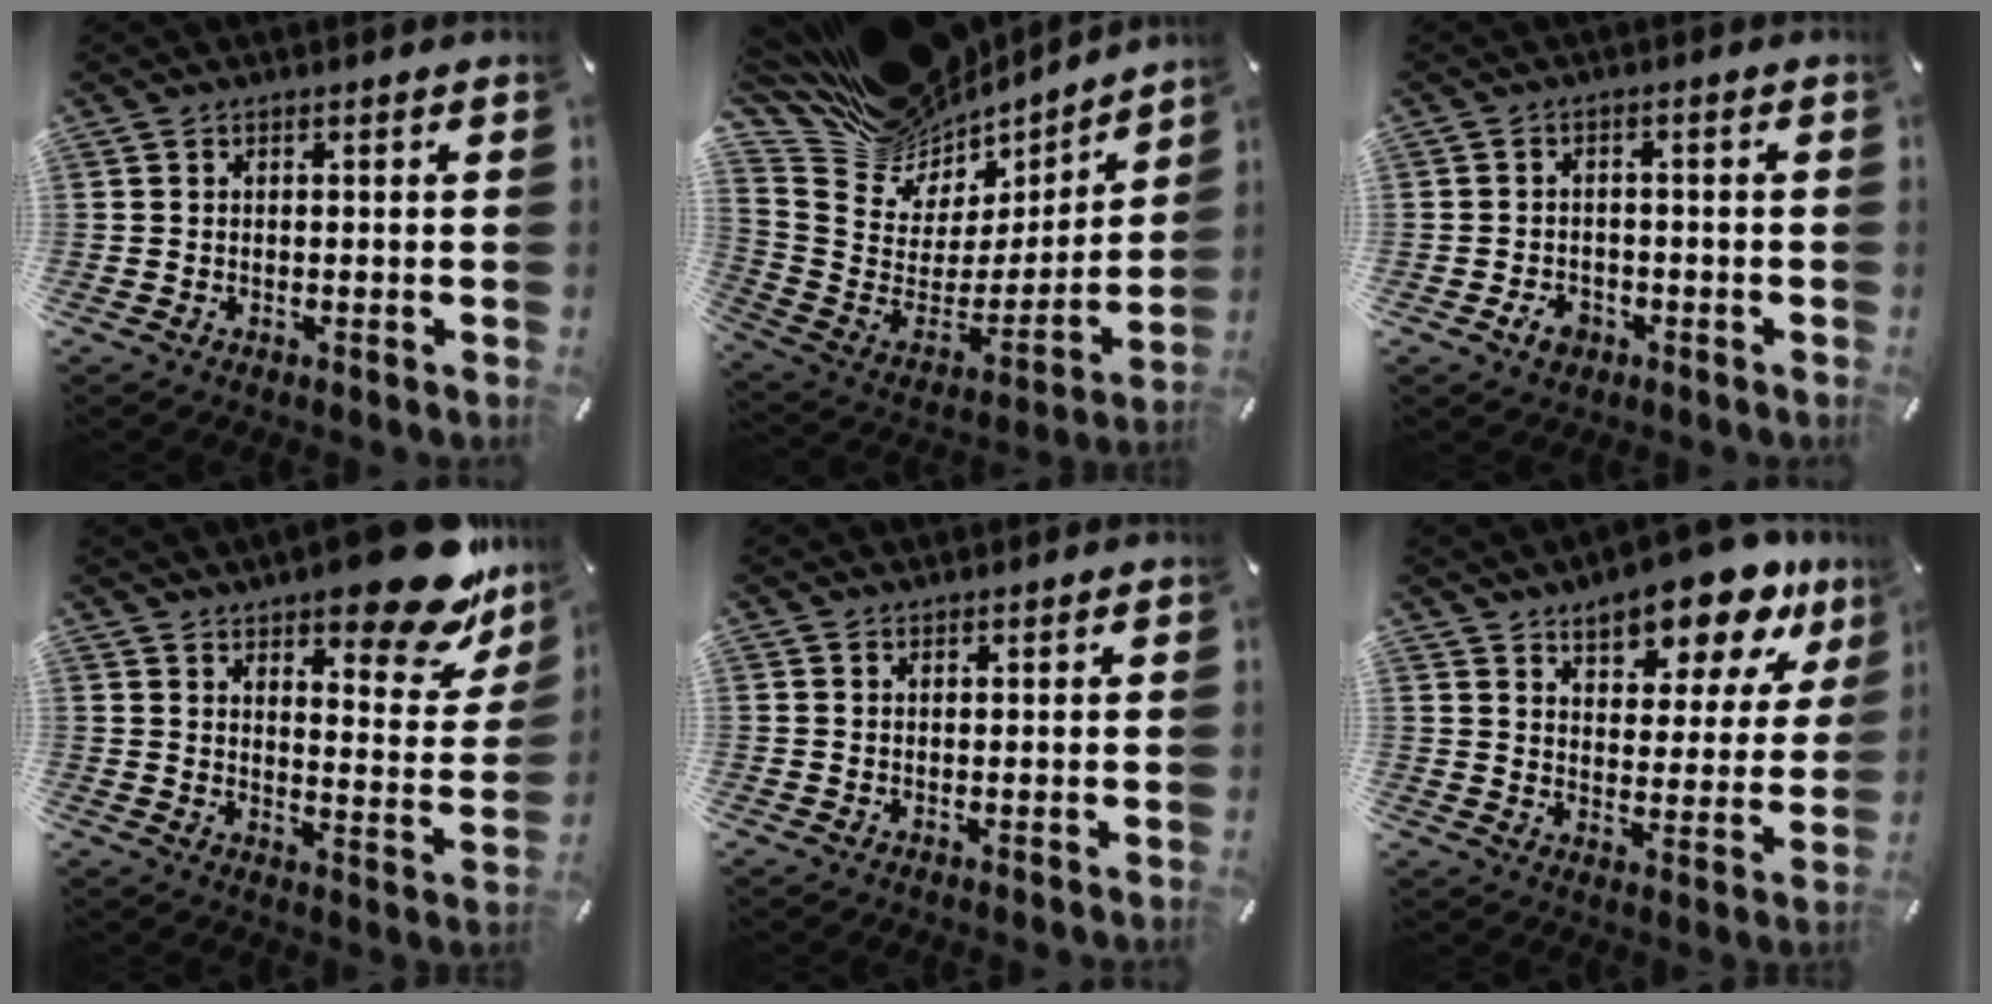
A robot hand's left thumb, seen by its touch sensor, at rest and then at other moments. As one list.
[{"total": 17.3, "force": [14.1, 9.7, 2.4], "torque": [-0.058, -0.122, 0.261]}, {"total": 4.1, "force": [-2.0, 3.0, 1.9], "torque": [-0.044, 0.004, -0.040]}, {"total": 18.9, "force": [14.3, 6.8, 10.4], "torque": [-0.123, -0.119, 0.238]}, {"total": 0.9, "force": [0.8, 0.4, 0.0], "torque": [0.001, -0.002, 0.017]}, {"total": 15.1, "force": [11.7, 5.7, 7.5], "torque": [-0.110, -0.081, 0.198]}]